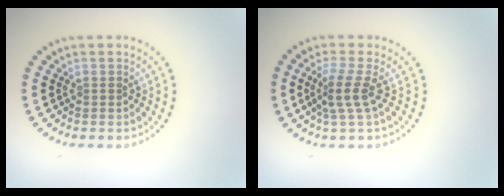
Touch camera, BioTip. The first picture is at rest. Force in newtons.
{"total": 2.7, "press": 1.9, "slide": 1.9}